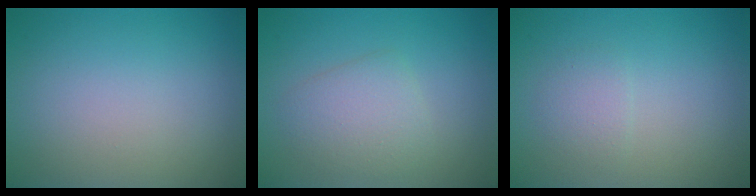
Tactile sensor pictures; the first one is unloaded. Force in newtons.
{"total": 3.0, "press": 3.0, "slide": 0.0}
{"total": 1.4, "press": 1.4, "slide": 0.0}